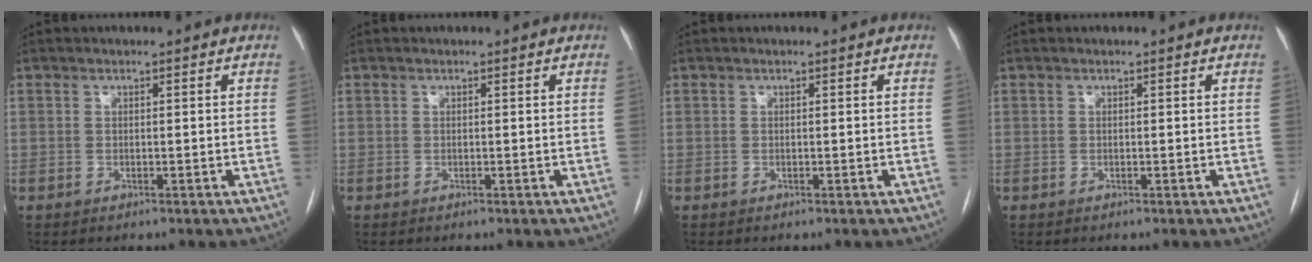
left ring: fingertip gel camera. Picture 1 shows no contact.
{"total": 0.0}
{"total": 0.0}
{"total": 0.0}